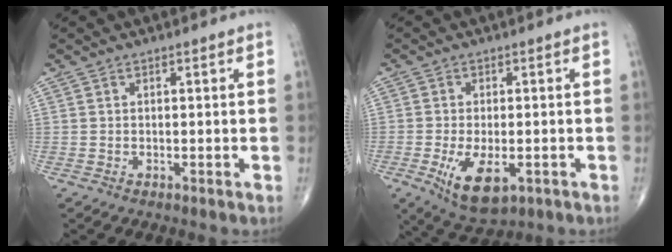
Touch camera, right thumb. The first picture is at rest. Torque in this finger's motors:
{"motor_torque": [0.56, 0.33, 0.68, 0.14, 0.27]}